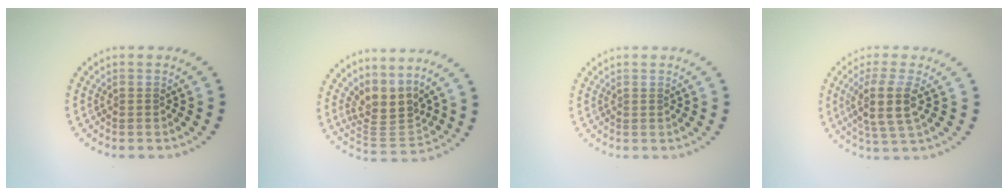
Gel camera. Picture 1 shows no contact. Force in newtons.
{"total": 3.5, "press": 2.6, "slide": 2.4}
{"total": 0.0}
{"total": 3.8, "press": 3.1, "slide": 2.1}